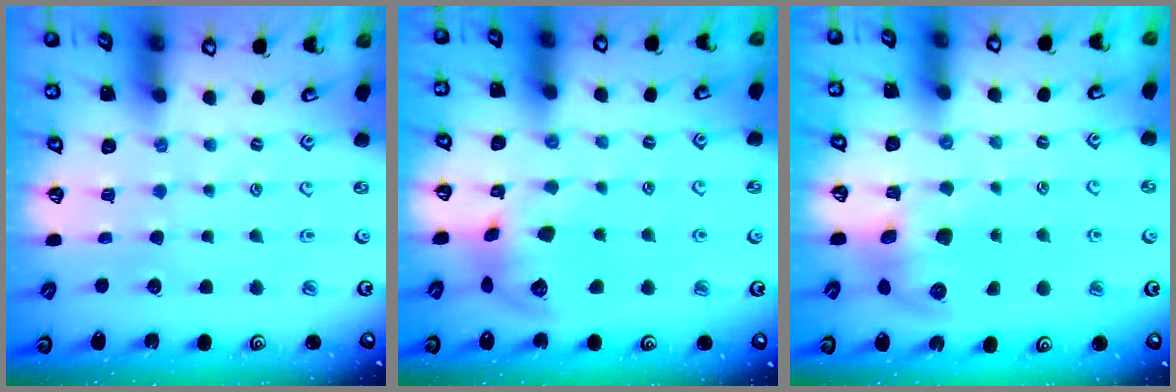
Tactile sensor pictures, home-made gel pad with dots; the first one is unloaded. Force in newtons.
{"total": 11.1, "press": 10.9, "slide": 1.9}
{"total": 9.1, "press": 9.0, "slide": 1.3}